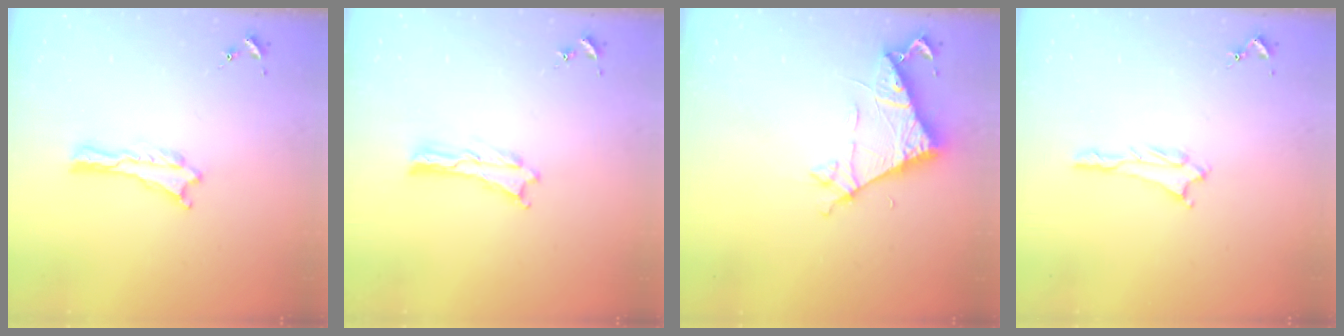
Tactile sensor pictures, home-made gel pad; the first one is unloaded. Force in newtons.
{"total": 0.0}
{"total": 6.9, "press": 6.9, "slide": 0.5}
{"total": 1.1, "press": 1.0, "slide": 0.1}